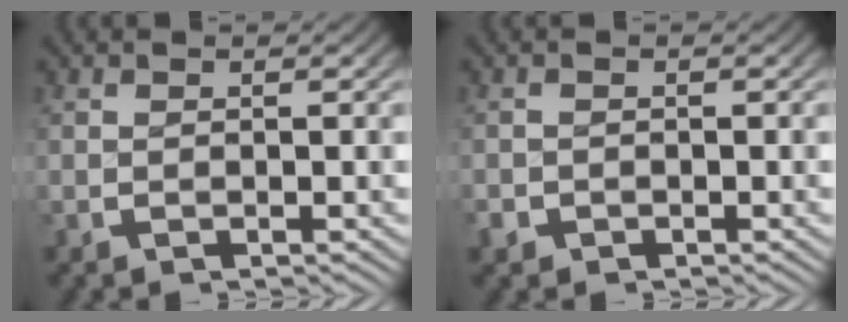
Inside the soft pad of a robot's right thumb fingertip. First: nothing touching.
{"total": 1.4, "force": [-0.9, 1.0, -0.3], "torque": [-0.003, -0.011, -0.015]}